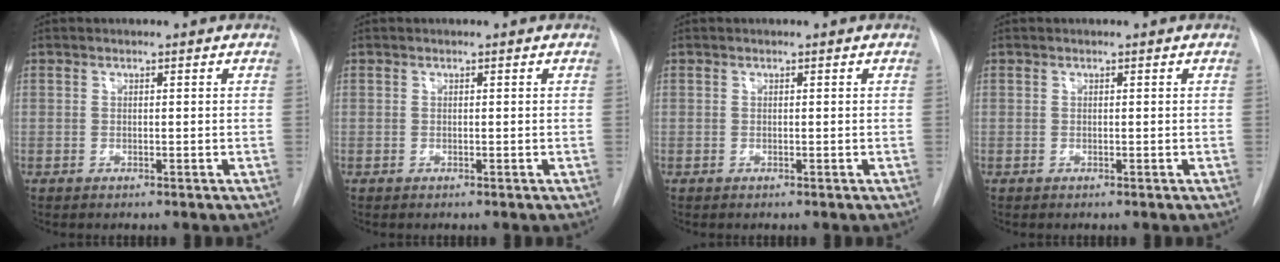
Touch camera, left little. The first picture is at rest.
{"total": 0.0}
{"total": 0.0}
{"total": 0.0}